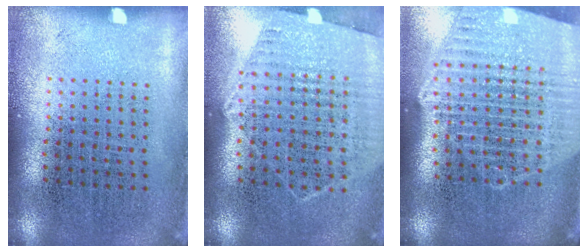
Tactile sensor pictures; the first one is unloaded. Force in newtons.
{"total": 1.2, "press": 1.1, "slide": 0.4}
{"total": 2.4, "press": 2.2, "slide": 1.1}